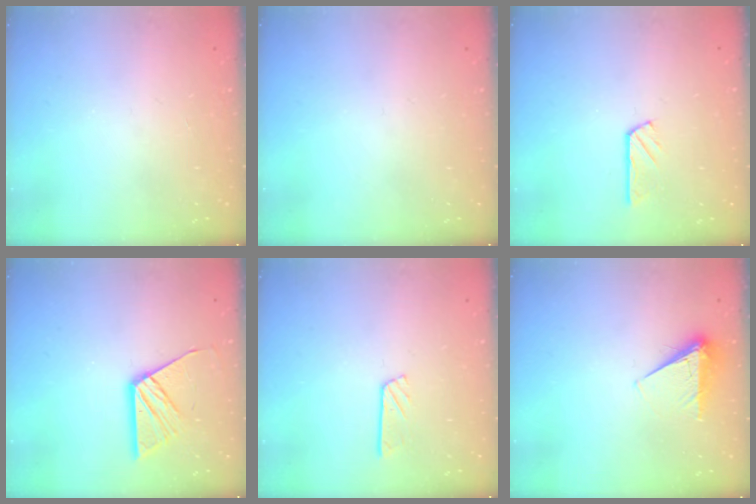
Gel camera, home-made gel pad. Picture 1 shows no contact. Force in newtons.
{"total": 0.0}
{"total": 3.1, "press": 3.1, "slide": 0.3}
{"total": 10.2, "press": 10.2, "slide": 0.8}
{"total": 4.4, "press": 4.4, "slide": 0.2}
{"total": 5.3, "press": 5.3, "slide": 0.6}